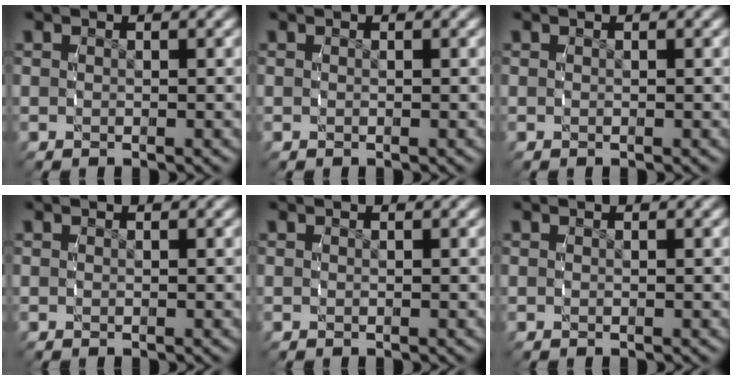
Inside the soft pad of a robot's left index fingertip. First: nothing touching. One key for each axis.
{"total": 0.0}
{"total": 0.0}
{"total": 0.0}
{"total": 0.0}
{"total": 0.0}